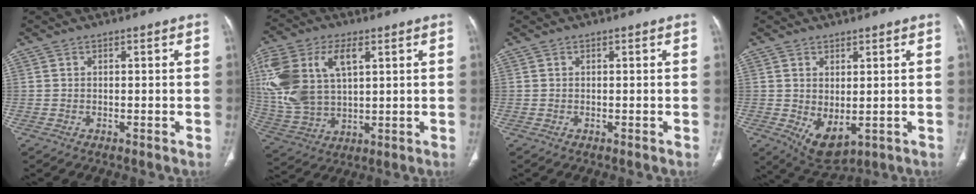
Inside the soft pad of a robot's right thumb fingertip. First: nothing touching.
{"total": 19.1, "force": [5.5, 11.2, 14.5], "torque": [-0.322, -0.001, 0.109]}
{"total": 0.0}
{"total": 6.6, "force": [-0.6, 3.7, 5.4], "torque": [-0.083, -0.013, 0.013]}